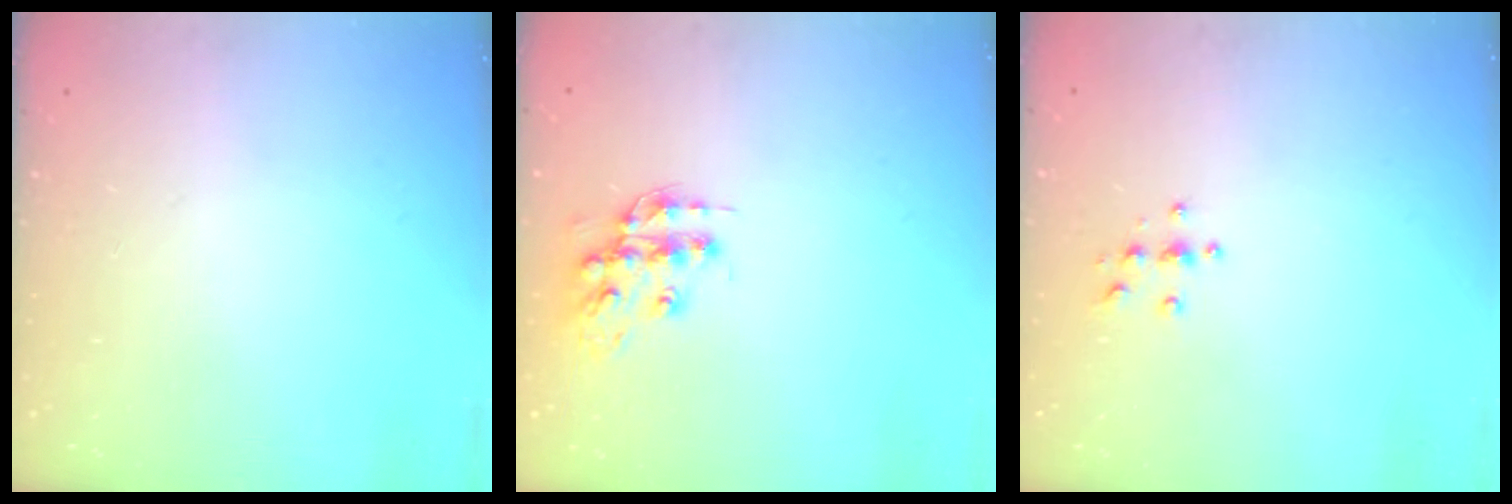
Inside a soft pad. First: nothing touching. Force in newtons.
{"total": 12.5, "press": 12.5, "slide": 0.9}
{"total": 3.9, "press": 3.9, "slide": 0.4}